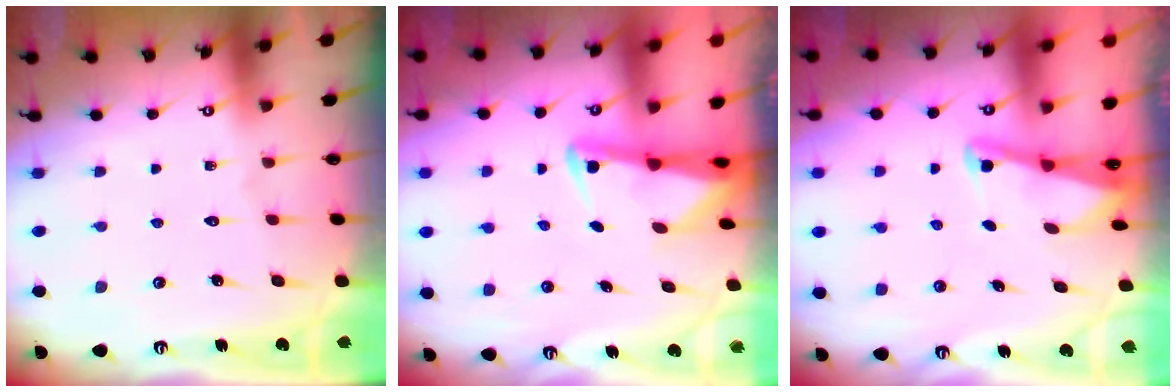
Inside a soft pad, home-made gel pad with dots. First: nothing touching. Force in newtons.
{"total": 2.5, "press": 2.4, "slide": 0.6}
{"total": 2.3, "press": 2.3, "slide": 0.3}